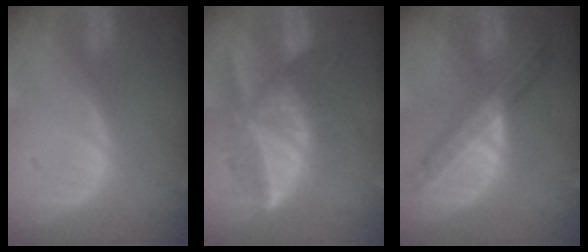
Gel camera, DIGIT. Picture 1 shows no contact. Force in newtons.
{"total": 7.3, "press": 7.2, "slide": 1.2}
{"total": 8.4, "press": 7.2, "slide": 4.4}